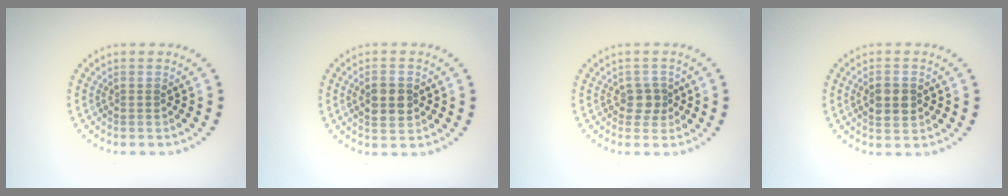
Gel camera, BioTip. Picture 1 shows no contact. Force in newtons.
{"total": 2.8, "press": 2.8, "slide": 0.1}
{"total": 1.7, "press": 1.5, "slide": 0.9}
{"total": 2.4, "press": 2.4, "slide": 0.1}